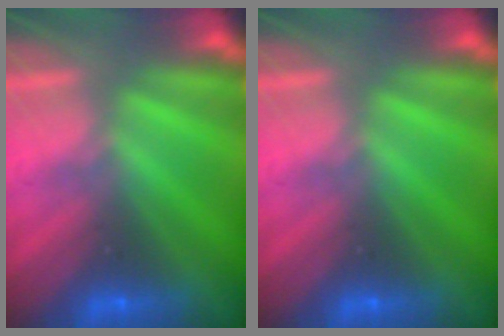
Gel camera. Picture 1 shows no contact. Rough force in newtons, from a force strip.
{"total": 0.0}